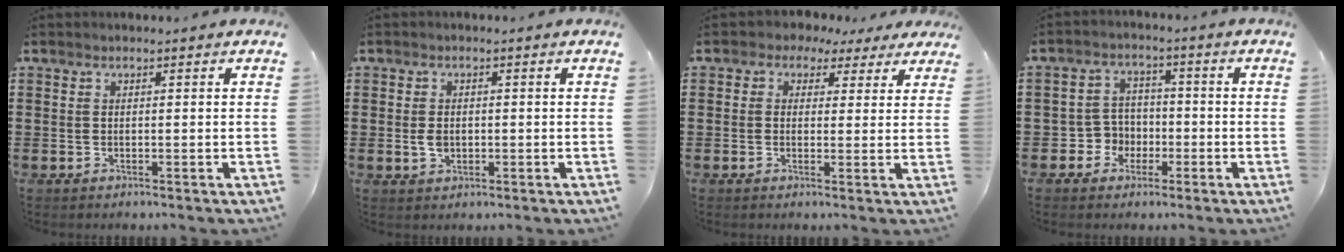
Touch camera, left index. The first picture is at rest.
{"total": 2.2, "force": [-0.1, 1.5, 1.6], "torque": [-0.040, 0.002, -0.005]}
{"total": 2.4, "force": [1.1, 2.0, 0.5], "torque": [-0.025, 0.005, 0.017]}
{"total": 4.4, "force": [-1.7, 3.9, 1.0], "torque": [-0.031, 0.009, -0.034]}